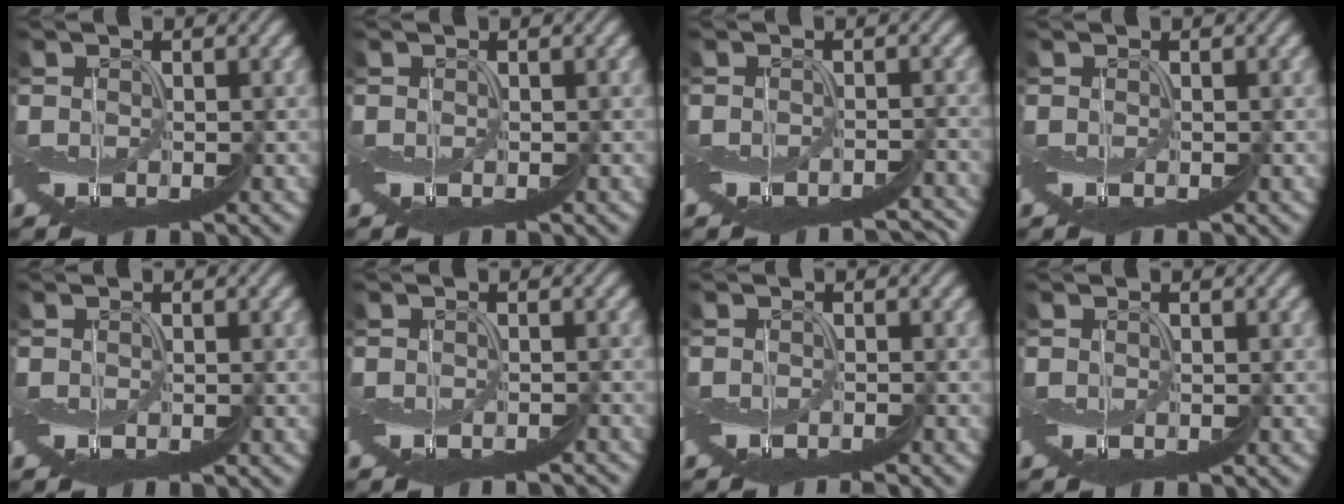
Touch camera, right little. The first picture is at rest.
{"total": 0.0}
{"total": 4.7, "force": [-4.2, 1.6, 1.0], "torque": [-0.008, 0.015, -0.035]}
{"total": 0.0}
{"total": 0.0}
{"total": 2.0, "force": [-1.9, 0.6, 0.5], "torque": [0.002, 0.010, -0.023]}
{"total": 1.8, "force": [-1.7, -0.6, 0.0], "torque": [0.002, 0.012, -0.031]}
{"total": 0.0}